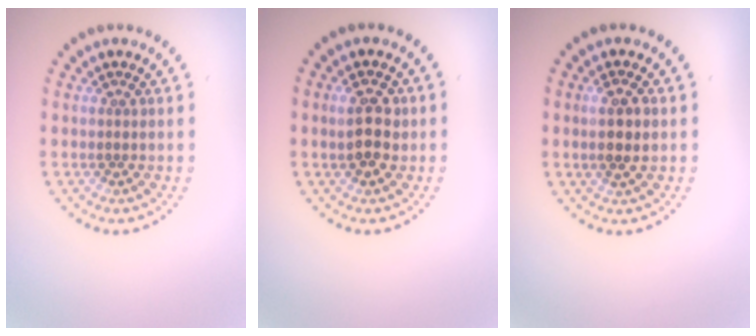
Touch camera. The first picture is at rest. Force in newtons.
{"total": 2.9, "press": 2.8, "slide": 0.2}
{"total": 2.6, "press": 2.5, "slide": 0.8}